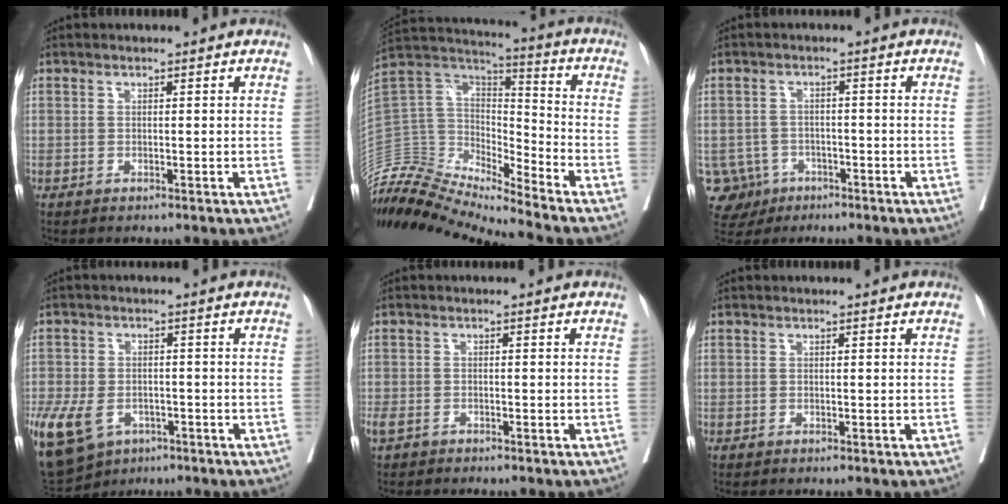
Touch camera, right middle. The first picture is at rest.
{"total": 16.6, "force": [-16.1, 1.7, 3.7], "torque": [-0.071, 0.068, -0.303]}
{"total": 6.2, "force": [-3.0, 5.4, 0.3], "torque": [-0.018, 0.008, -0.044]}
{"total": 21.2, "force": [-9.8, 15.7, 10.3], "torque": [-0.342, -0.026, -0.150]}
{"total": 2.3, "force": [-1.9, 1.0, 0.8], "torque": [-0.025, -0.004, -0.033]}
{"total": 0.0}